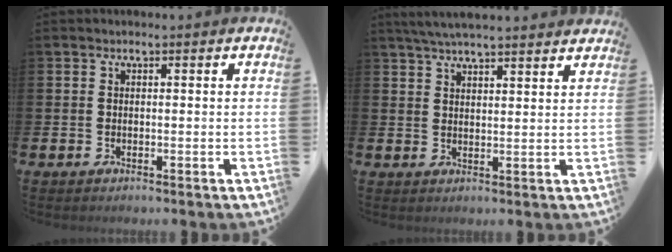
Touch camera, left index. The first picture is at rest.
{"total": 4.6, "force": [4.5, 0.2, 1.3], "torque": [-0.036, -0.013, 0.081]}